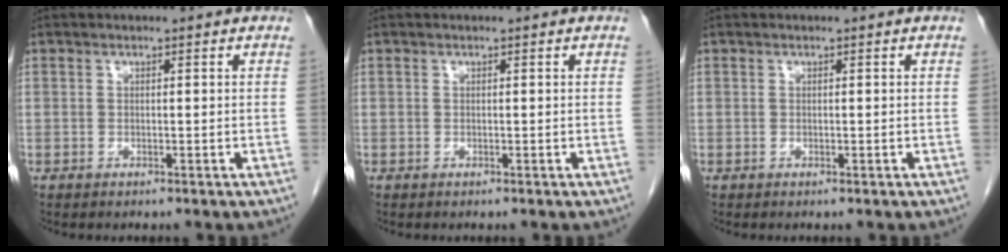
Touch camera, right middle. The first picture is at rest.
{"total": 0.0}
{"total": 0.0}